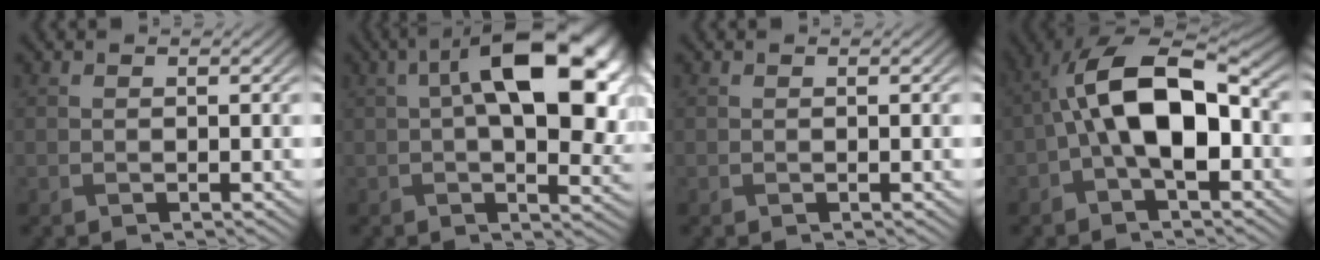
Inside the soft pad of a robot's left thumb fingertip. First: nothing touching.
{"total": 15.9, "force": [3.6, 7.6, 13.5], "torque": [-0.199, 0.004, 0.057]}
{"total": 0.0}
{"total": 12.6, "force": [-0.7, 6.3, 10.9], "torque": [-0.189, 0.025, -0.024]}